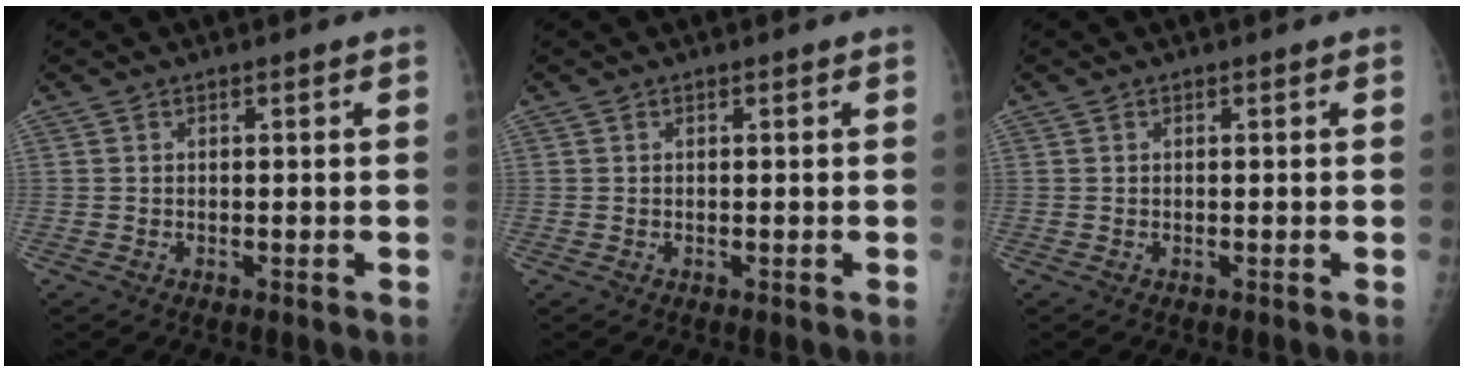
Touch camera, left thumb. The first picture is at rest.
{"total": 0.0}
{"total": 0.0}